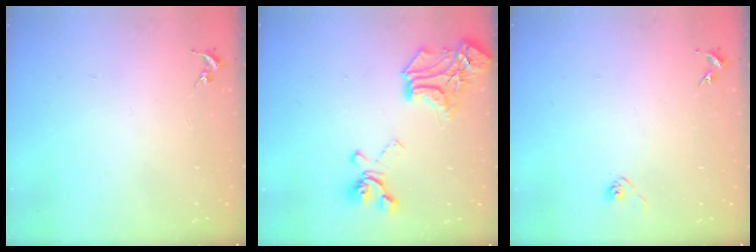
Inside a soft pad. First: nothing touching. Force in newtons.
{"total": 19.7, "press": 19.7, "slide": 1.4}
{"total": 2.9, "press": 2.8, "slide": 0.8}